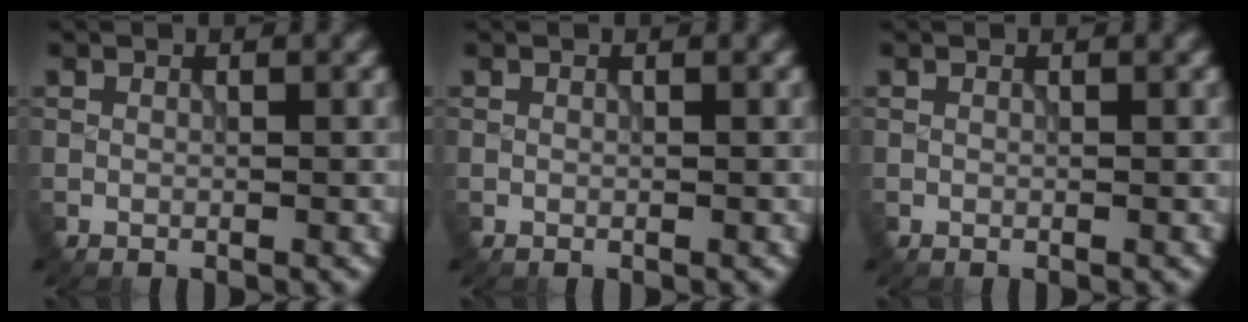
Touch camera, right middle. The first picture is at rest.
{"total": 0.0}
{"total": 0.0}